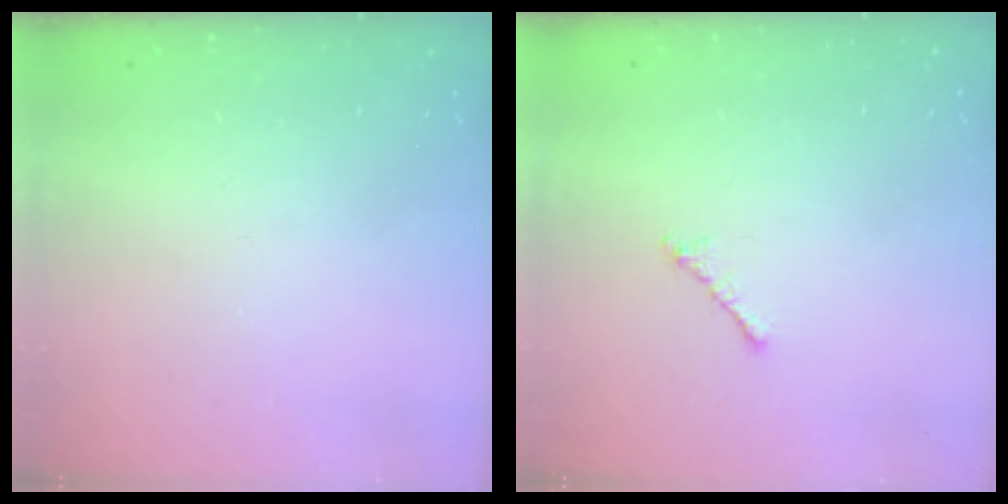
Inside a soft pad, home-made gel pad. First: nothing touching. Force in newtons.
{"total": 1.0, "press": 0.9, "slide": 0.4}